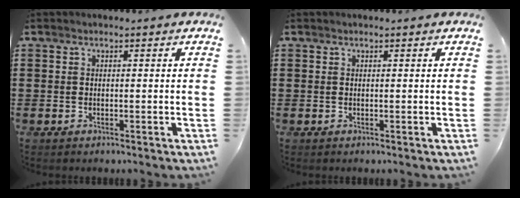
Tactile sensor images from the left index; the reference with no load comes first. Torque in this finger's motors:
{"motor_torque": [-0.43, -0.57, -0.14, -0.11]}